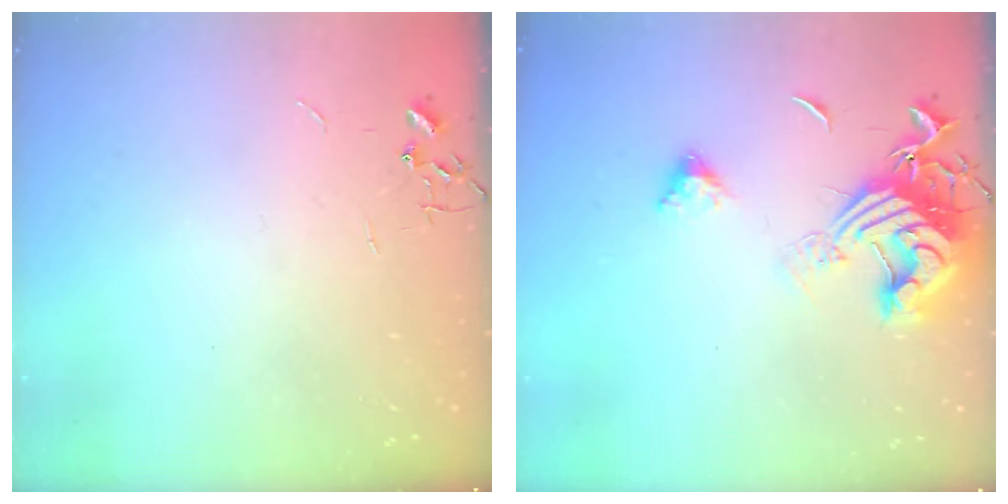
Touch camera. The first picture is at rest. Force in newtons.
{"total": 15.3, "press": 15.2, "slide": 1.7}